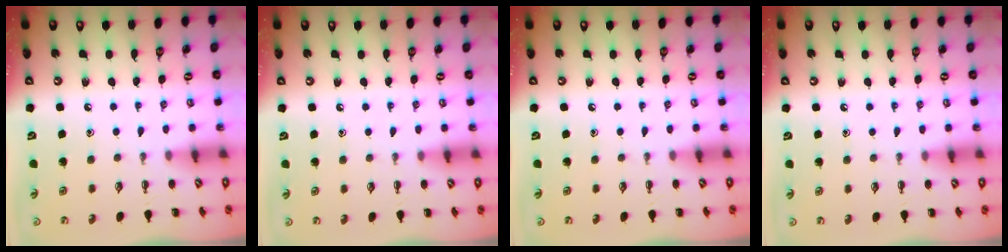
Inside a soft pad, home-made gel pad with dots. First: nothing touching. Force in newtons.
{"total": 4.6, "press": 4.3, "slide": 1.8}
{"total": 0.0}
{"total": 4.6, "press": 4.3, "slide": 1.8}